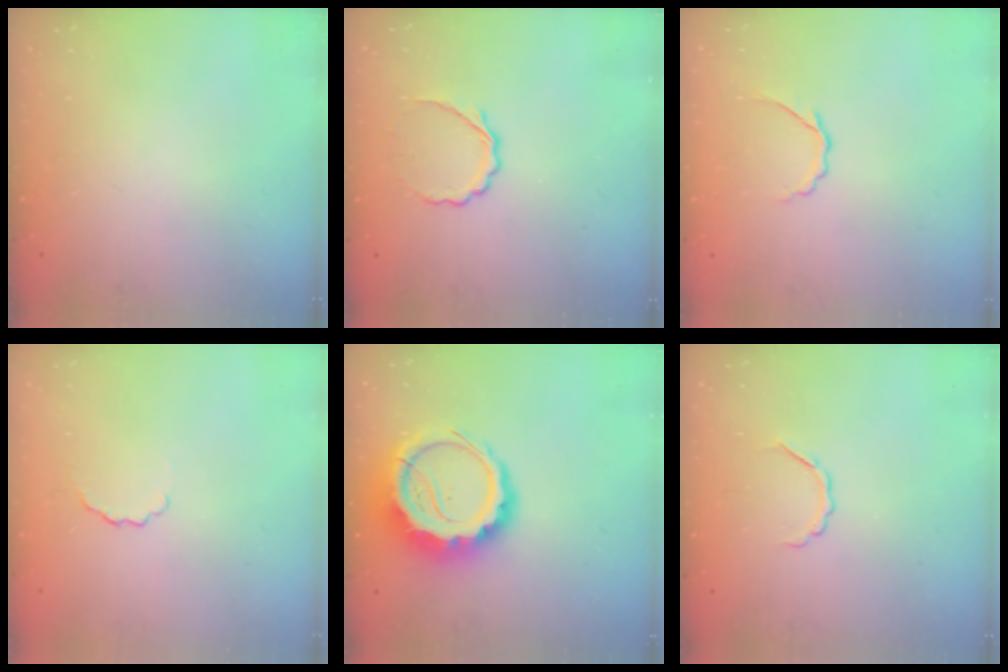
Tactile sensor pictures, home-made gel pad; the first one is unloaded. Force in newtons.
{"total": 5.3, "press": 5.2, "slide": 1.3}
{"total": 2.9, "press": 2.7, "slide": 0.8}
{"total": 3.1, "press": 2.9, "slide": 1.1}
{"total": 12.6, "press": 12.3, "slide": 3.0}
{"total": 3.7, "press": 3.7, "slide": 0.6}